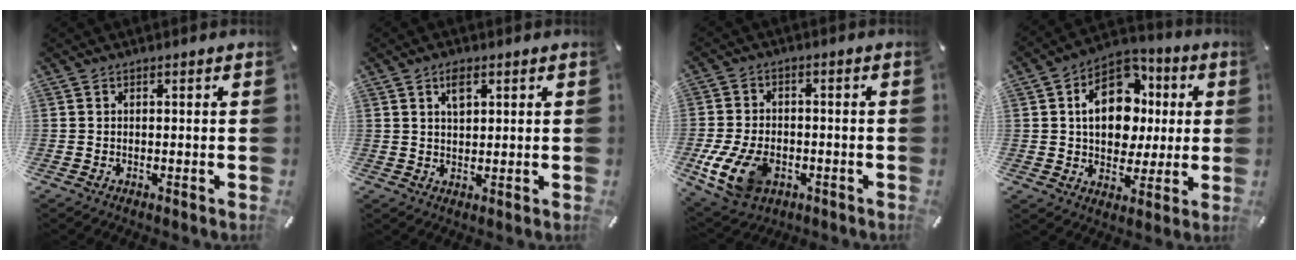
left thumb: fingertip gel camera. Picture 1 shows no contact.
{"total": 3.7, "force": [1.9, 2.0, 2.5], "torque": [-0.040, -0.003, 0.029]}
{"total": 12.2, "force": [-3.8, 8.4, 8.0], "torque": [-0.172, 0.006, -0.066]}
{"total": 15.6, "force": [2.4, 11.9, 9.7], "torque": [-0.166, 0.005, 0.047]}